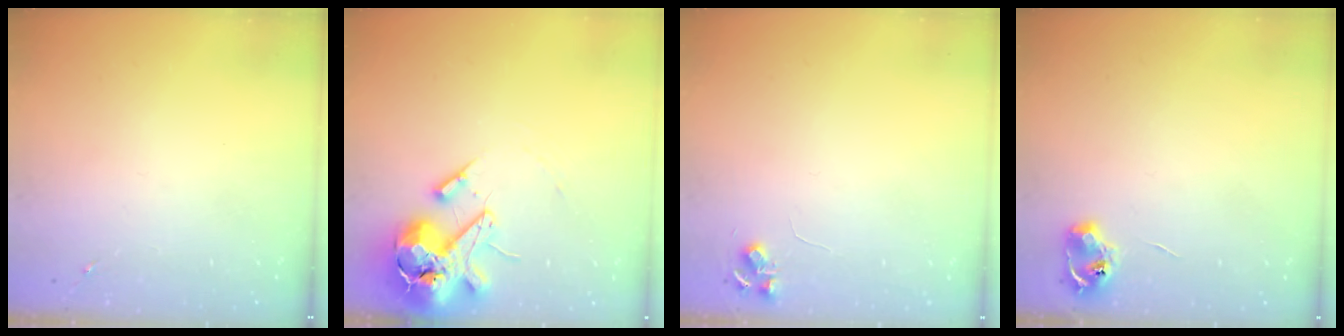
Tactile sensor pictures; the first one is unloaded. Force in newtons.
{"total": 16.2, "press": 16.0, "slide": 2.7}
{"total": 5.8, "press": 5.8, "slide": 0.8}
{"total": 6.0, "press": 6.0, "slide": 0.7}